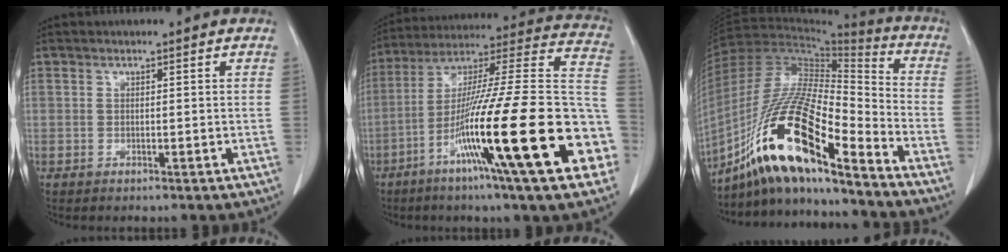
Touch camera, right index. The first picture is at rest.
{"total": 31.6, "force": [-11.1, 2.2, 29.5], "torque": [-0.400, -0.029, -0.194]}
{"total": 19.6, "force": [-13.2, 2.8, 14.3], "torque": [-0.289, -0.009, -0.239]}